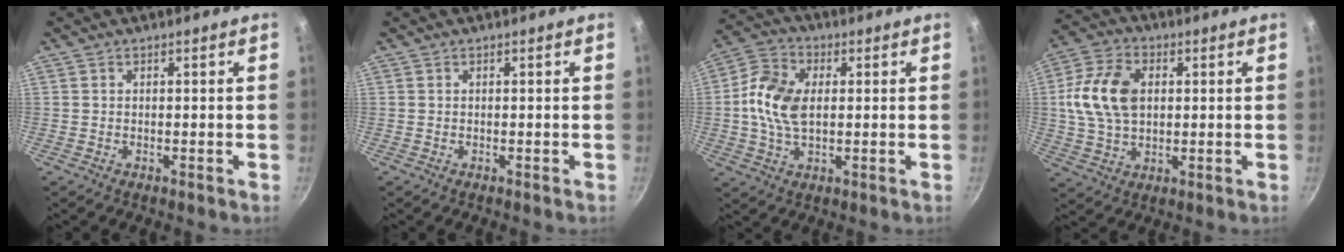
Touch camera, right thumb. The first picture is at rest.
{"total": 0.0}
{"total": 11.1, "force": [0.7, 7.0, 8.5], "torque": [-0.155, 0.014, 0.002]}
{"total": 13.2, "force": [1.8, 8.9, 9.5], "torque": [-0.168, 0.008, 0.027]}